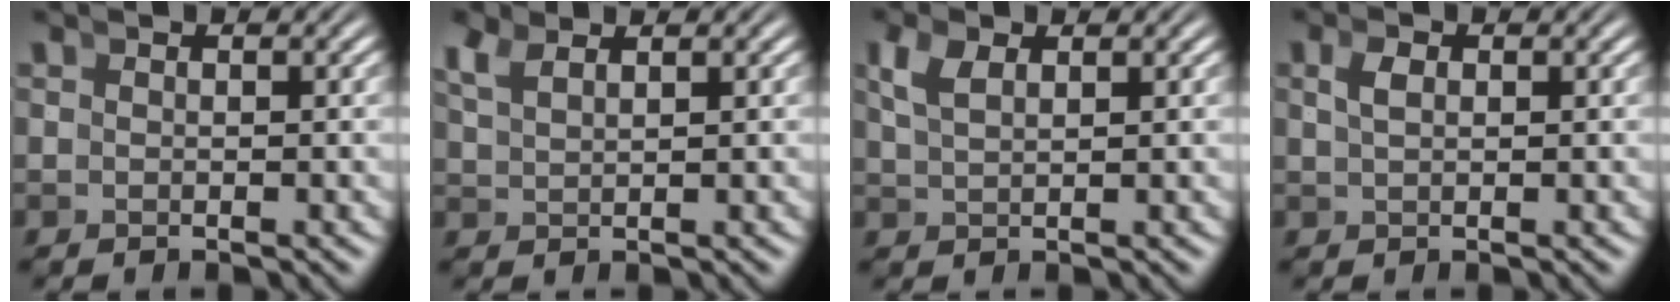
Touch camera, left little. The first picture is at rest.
{"total": 1.9, "force": [1.8, 0.1, 0.5], "torque": [-0.015, 0.006, 0.043]}
{"total": 1.6, "force": [1.1, 0.4, 1.0], "torque": [-0.023, 0.003, 0.030]}
{"total": 0.7, "force": [0.3, 0.0, 0.6], "torque": [-0.010, 0.003, 0.010]}